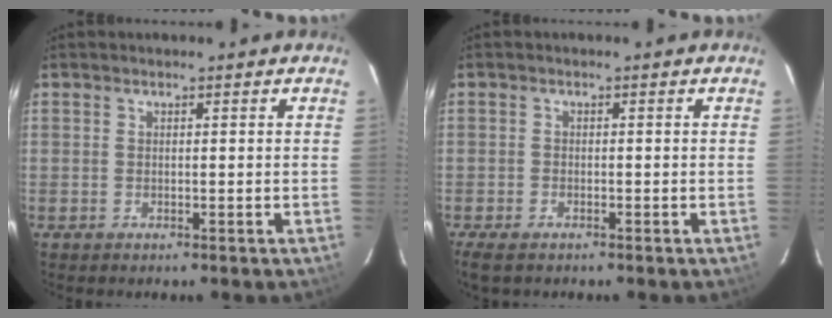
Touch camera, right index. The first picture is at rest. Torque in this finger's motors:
{"motor_torque": [0.58, -0.47, 0.22, 0.05]}